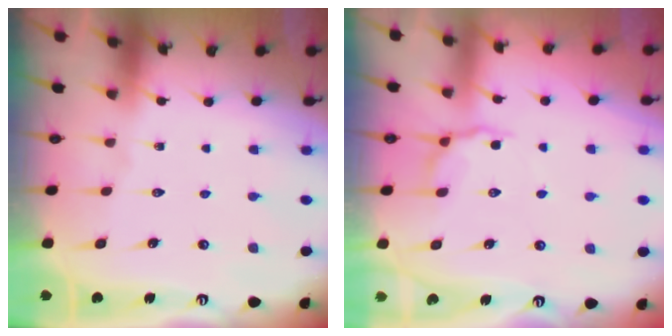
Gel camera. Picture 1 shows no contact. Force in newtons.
{"total": 4.6, "press": 4.4, "slide": 1.3}